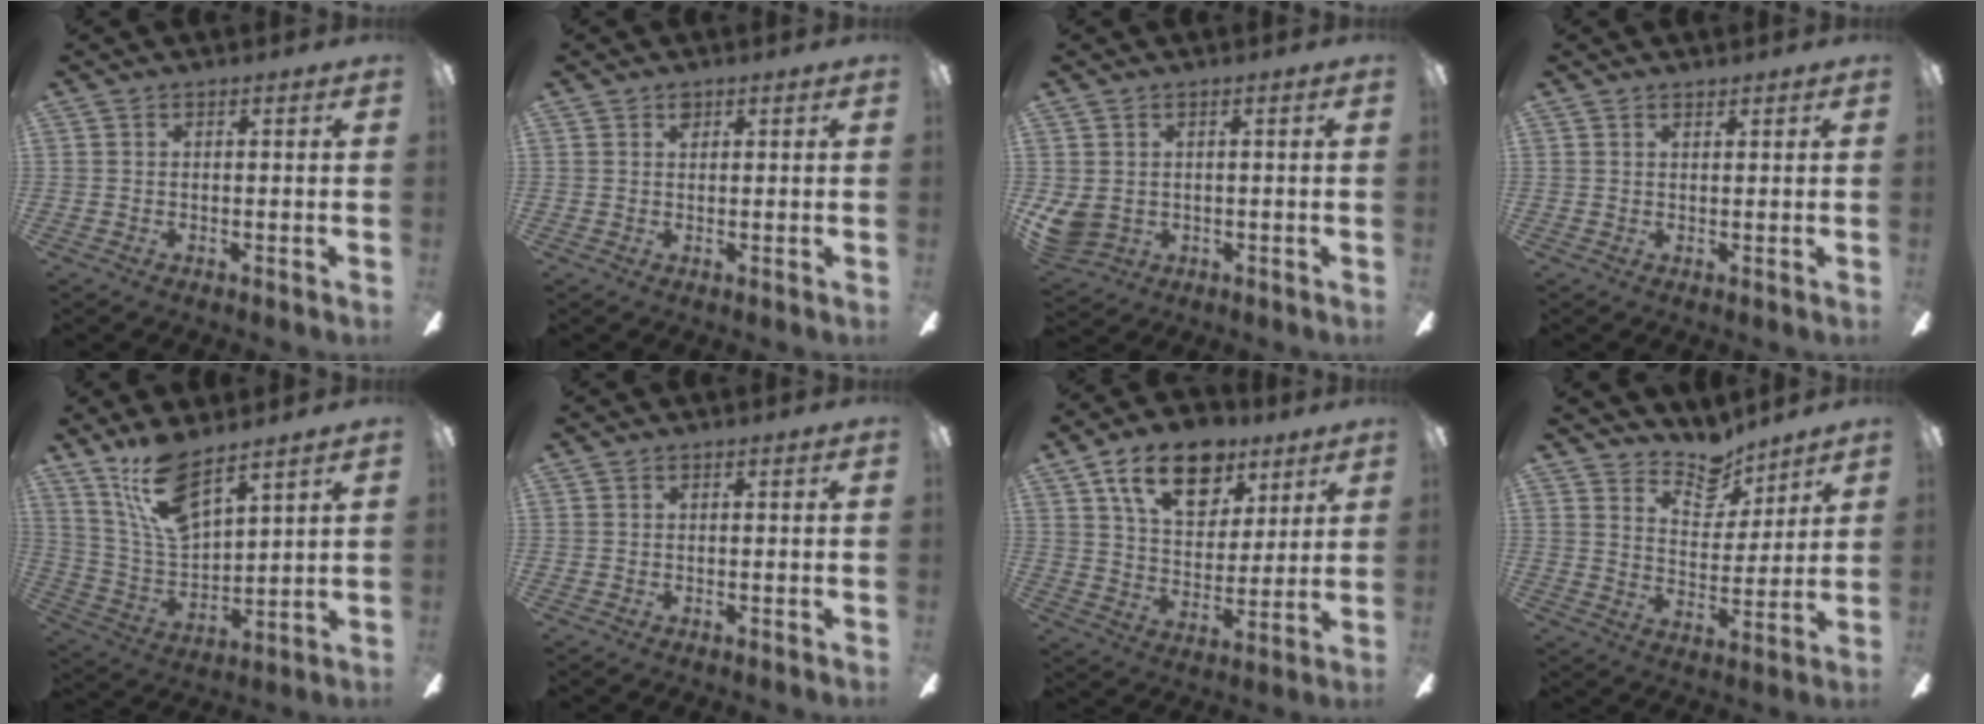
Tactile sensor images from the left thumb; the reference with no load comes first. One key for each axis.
{"total": 1.4, "fx": 1.0, "fy": 0.7, "fz": 0.7, "tx": -0.006, "ty": -0.002, "tz": 0.016}
{"total": 4.8, "fx": 0.7, "fy": 3.9, "fz": 2.6, "tx": -0.070, "ty": -0.003, "tz": 0.015}
{"total": 1.2, "fx": 1.0, "fy": 0.4, "fz": 0.5, "tx": -0.011, "ty": 0.000, "tz": 0.019}
{"total": 13.8, "fx": 10.2, "fy": 4.7, "fz": 8.1, "tx": -0.182, "ty": -0.045, "tz": 0.186}
{"total": 0.0}
{"total": 17.0, "fx": 10.0, "fy": 9.9, "fz": 9.4, "tx": -0.145, "ty": -0.037, "tz": 0.177}
{"total": 9.3, "fx": 8.0, "fy": 4.0, "fz": 2.5, "tx": -0.041, "ty": -0.055, "tz": 0.148}